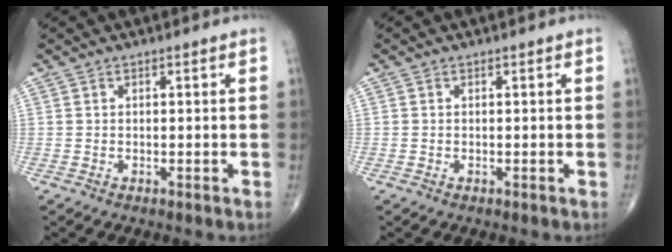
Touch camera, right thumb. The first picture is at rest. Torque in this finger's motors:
{"motor_torque": [0.30, -0.13, 0.02, 0.06, 0.01]}